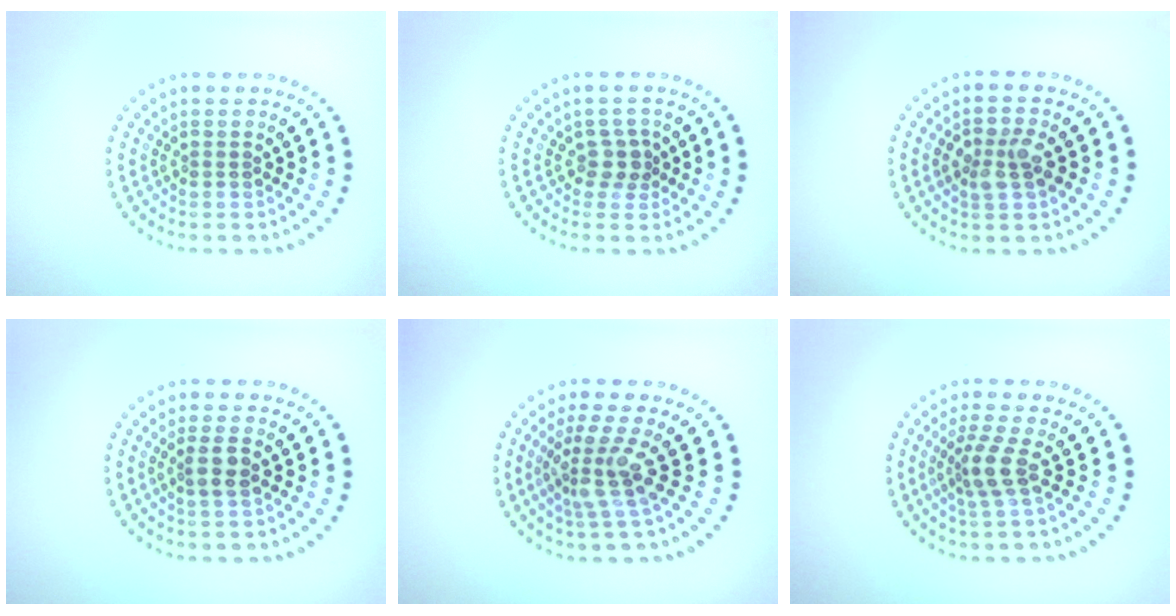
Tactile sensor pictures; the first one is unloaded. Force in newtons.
{"total": 1.8, "press": 1.4, "slide": 1.1}
{"total": 2.5, "press": 2.5, "slide": 0.2}
{"total": 2.1, "press": 1.8, "slide": 1.0}
{"total": 3.6, "press": 2.6, "slide": 2.5}
{"total": 2.9, "press": 2.1, "slide": 2.0}